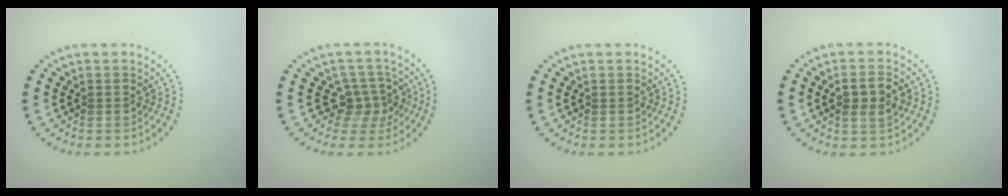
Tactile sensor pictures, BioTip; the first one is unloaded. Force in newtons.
{"total": 2.7, "press": 2.0, "slide": 1.8}
{"total": 0.0}
{"total": 2.5, "press": 2.4, "slide": 0.5}